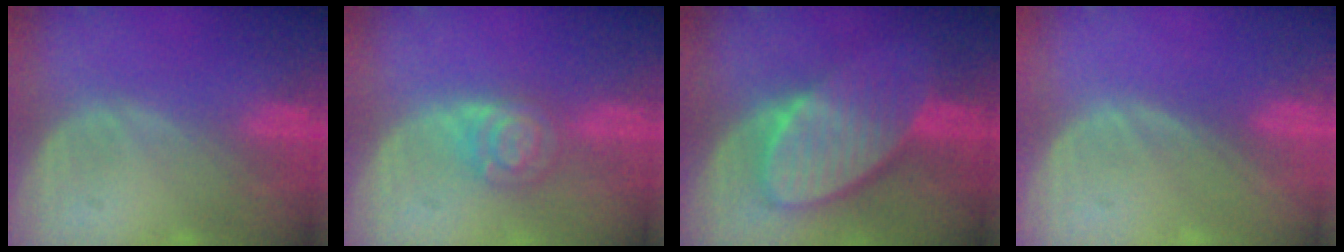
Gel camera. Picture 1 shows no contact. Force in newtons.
{"total": 5.2, "press": 5.2, "slide": 0.2}
{"total": 8.9, "press": 8.0, "slide": 3.9}
{"total": 0.0}